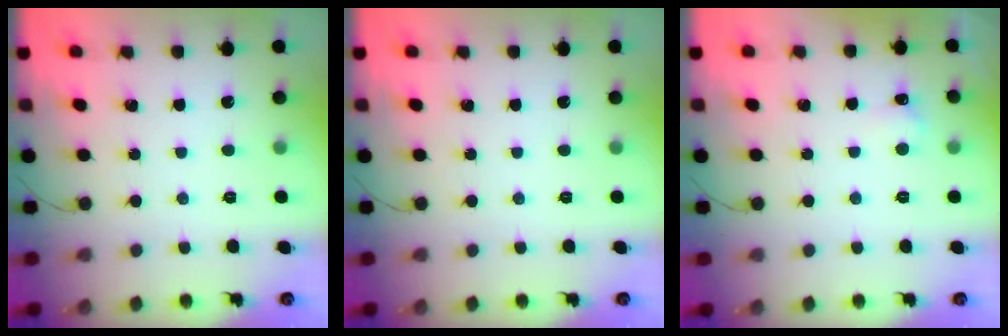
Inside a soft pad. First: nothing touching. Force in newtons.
{"total": 0.0}
{"total": 3.9, "press": 3.7, "slide": 1.1}